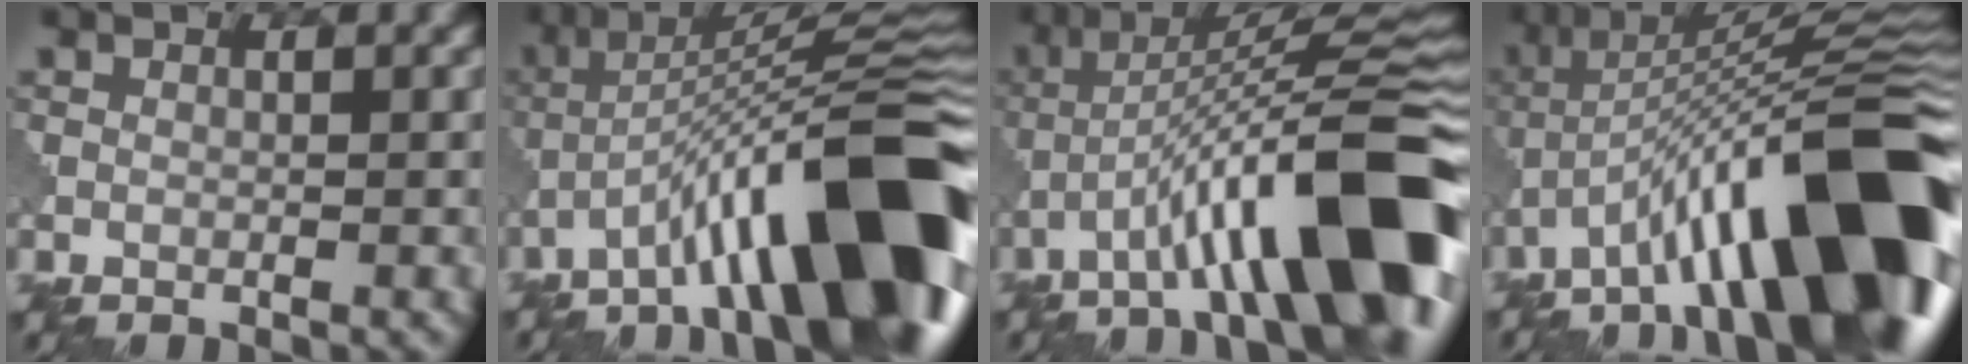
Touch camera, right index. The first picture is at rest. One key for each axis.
{"total": 15.3, "fx": -7.6, "fy": 3.4, "fz": 12.8, "tx": -0.191, "ty": 0.027, "tz": -0.121}
{"total": 14.3, "fx": -6.5, "fy": 3.1, "fz": 12.3, "tx": -0.188, "ty": 0.020, "tz": -0.099}
{"total": 16.7, "fx": -7.6, "fy": 4.3, "fz": 14.2, "tx": -0.188, "ty": 0.040, "tz": -0.129}